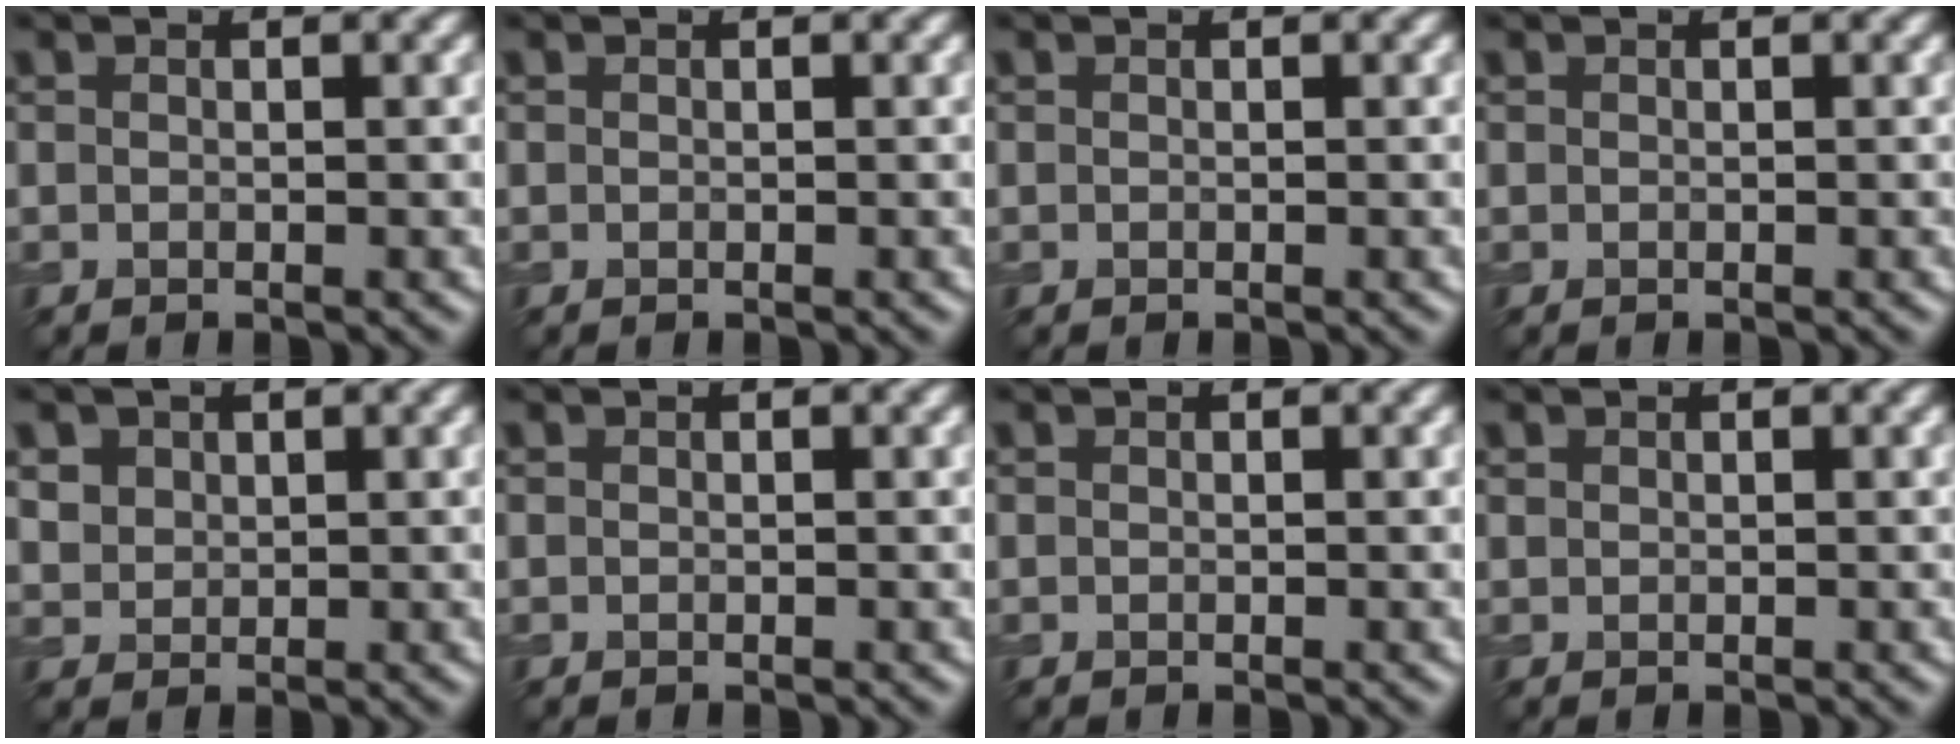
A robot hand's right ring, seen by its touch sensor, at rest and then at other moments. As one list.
[{"total": 0.0}, {"total": 0.0}, {"total": 0.0}, {"total": 2.5, "force": [1.4, 1.9, 0.9], "torque": [-0.030, 0.000, 0.035]}, {"total": 0.0}, {"total": 0.0}, {"total": 0.0}]